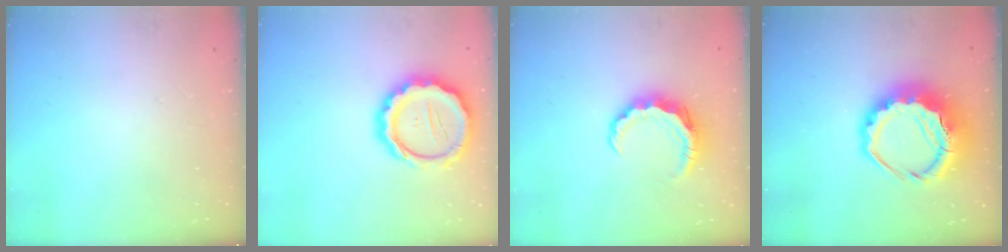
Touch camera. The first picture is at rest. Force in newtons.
{"total": 17.9, "press": 17.5, "slide": 3.7}
{"total": 8.2, "press": 8.1, "slide": 1.2}
{"total": 13.7, "press": 13.4, "slide": 2.9}